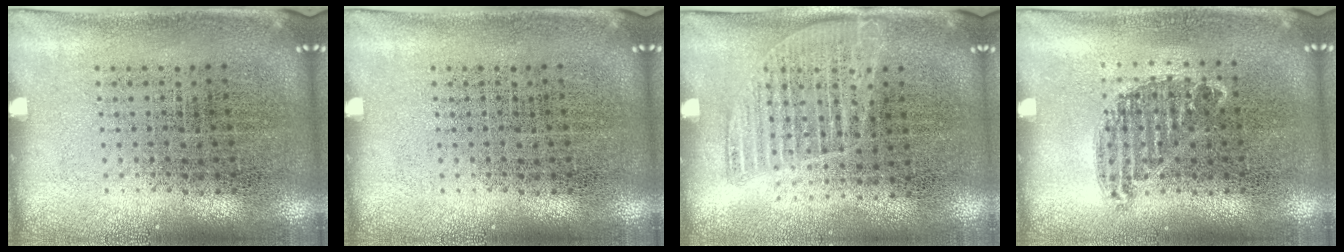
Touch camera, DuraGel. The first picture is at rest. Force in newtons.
{"total": 0.0}
{"total": 1.1, "press": 1.0, "slide": 0.5}
{"total": 0.8, "press": 0.7, "slide": 0.4}